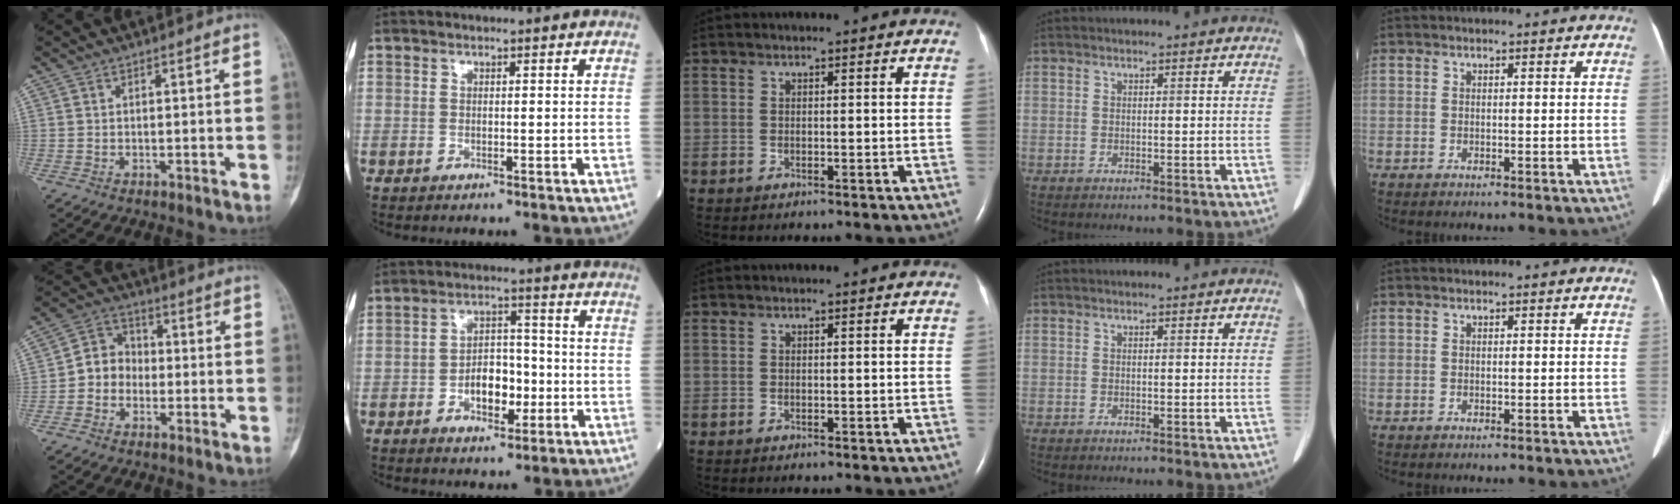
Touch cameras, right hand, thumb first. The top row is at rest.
{"thumb": {"total": 6.7, "force": [-1.4, 5.9, 2.8], "torque": [-0.018, 0.028, -0.042]}, "index": {"total": 6.7, "force": [-1.9, 3.7, 5.1], "torque": [-0.088, 0.014, -0.028]}}